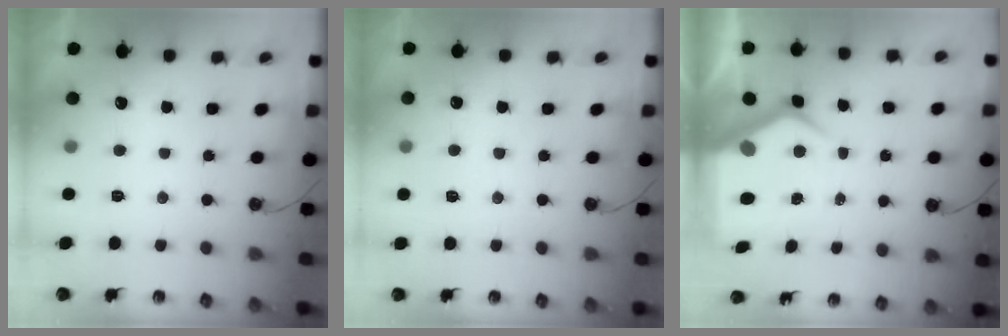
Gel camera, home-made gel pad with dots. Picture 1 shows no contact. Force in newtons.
{"total": 3.0, "press": 3.0, "slide": 0.4}
{"total": 10.4, "press": 10.3, "slide": 1.3}